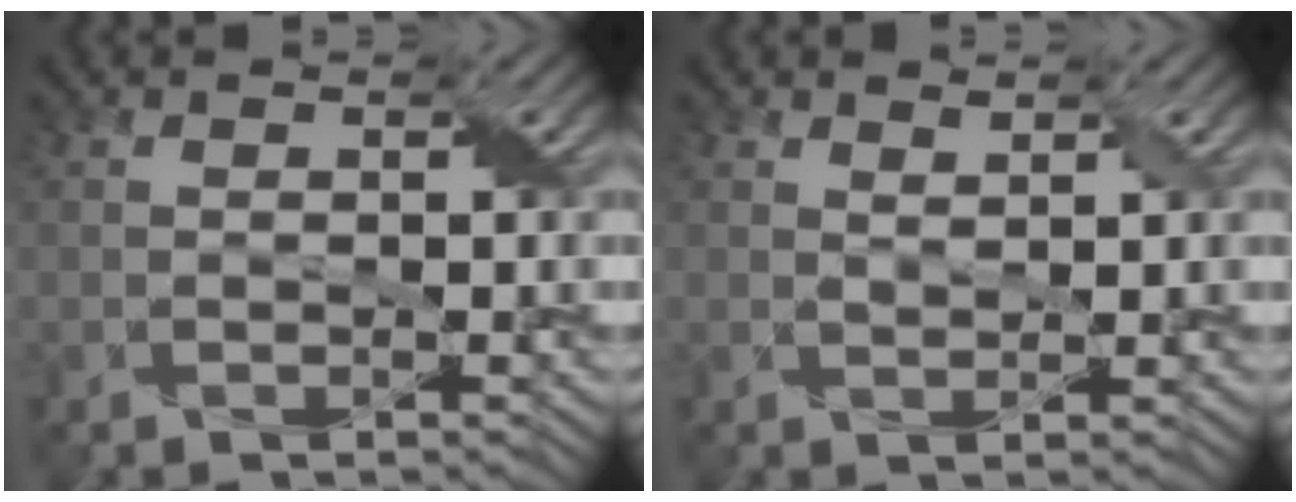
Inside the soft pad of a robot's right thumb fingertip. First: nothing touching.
{"total": 1.0, "force": [0.9, 0.2, 0.5], "torque": [-0.018, 0.000, 0.019]}